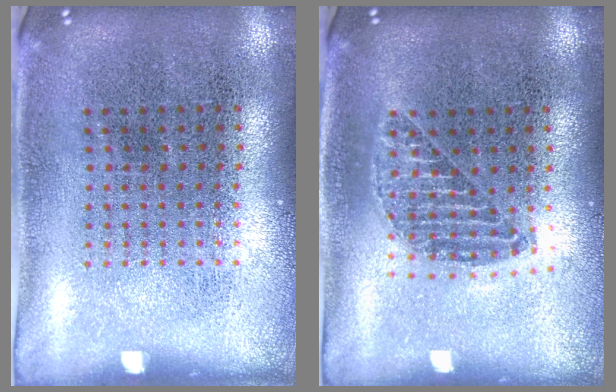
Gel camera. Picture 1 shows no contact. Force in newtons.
{"total": 1.1, "press": 1.0, "slide": 0.4}